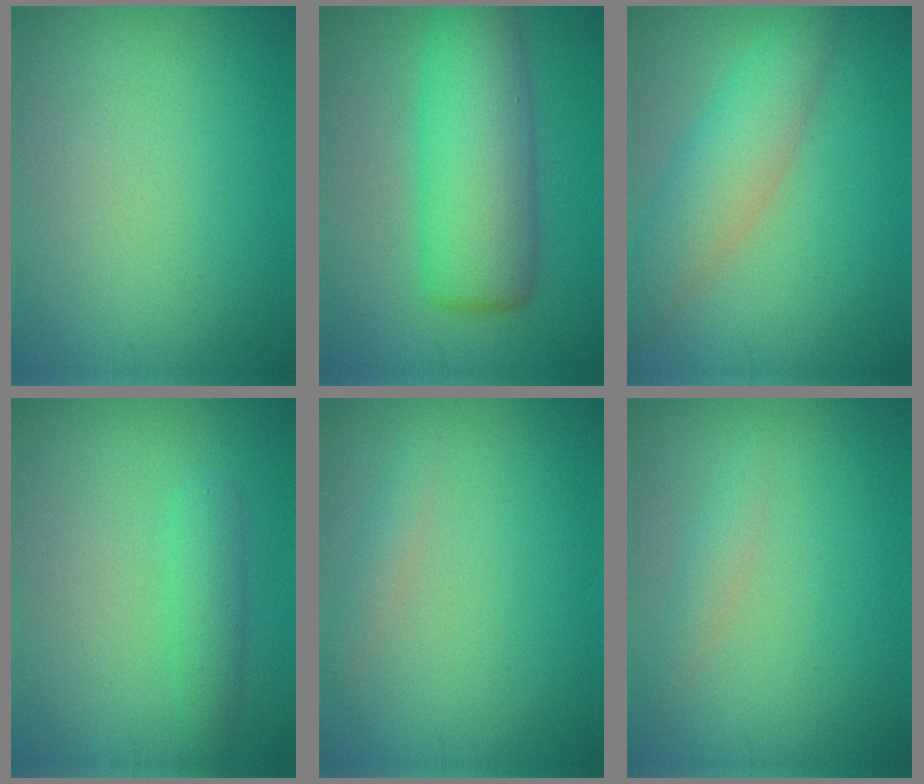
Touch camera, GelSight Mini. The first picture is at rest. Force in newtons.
{"total": 7.8, "press": 7.8, "slide": 0.4}
{"total": 4.7, "press": 4.7, "slide": 0.2}
{"total": 2.2, "press": 2.2, "slide": 0.1}
{"total": 1.1, "press": 1.1, "slide": 0.1}
{"total": 1.2, "press": 1.2, "slide": 0.1}